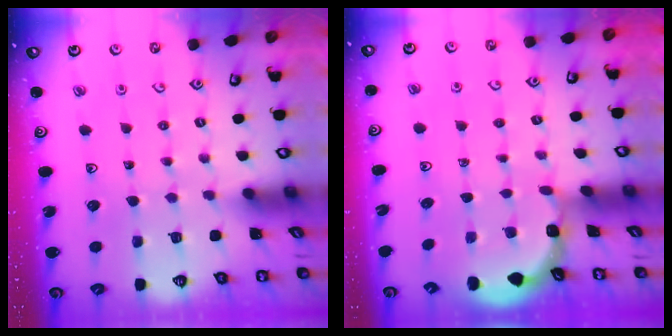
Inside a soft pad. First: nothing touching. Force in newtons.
{"total": 1.5, "press": 1.5, "slide": 0.2}